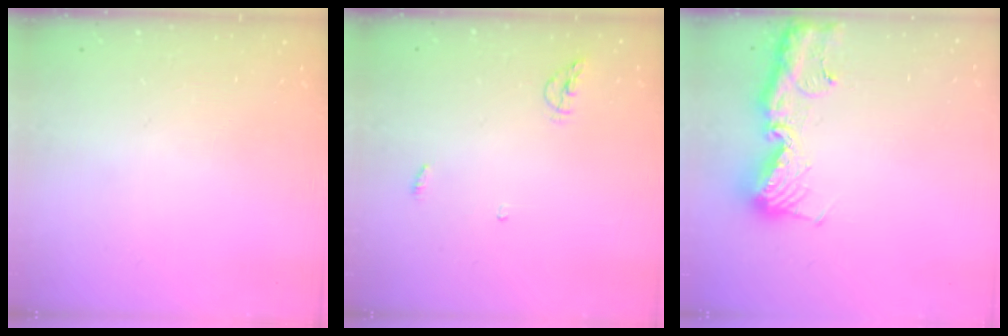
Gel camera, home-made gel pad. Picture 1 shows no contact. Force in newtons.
{"total": 5.2, "press": 5.2, "slide": 0.7}
{"total": 13.2, "press": 13.1, "slide": 1.3}